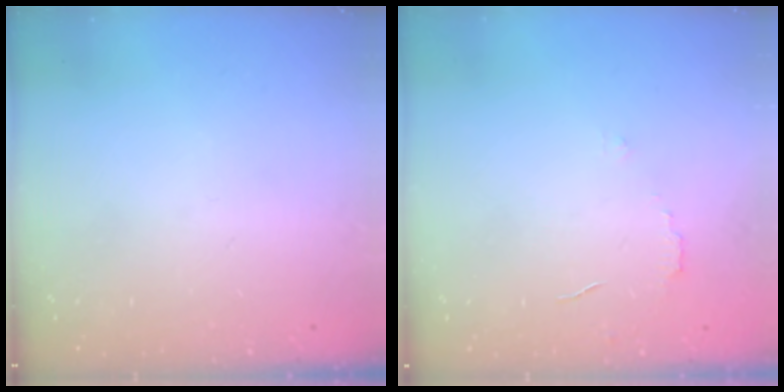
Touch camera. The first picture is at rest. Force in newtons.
{"total": 2.9, "press": 2.9, "slide": 0.2}